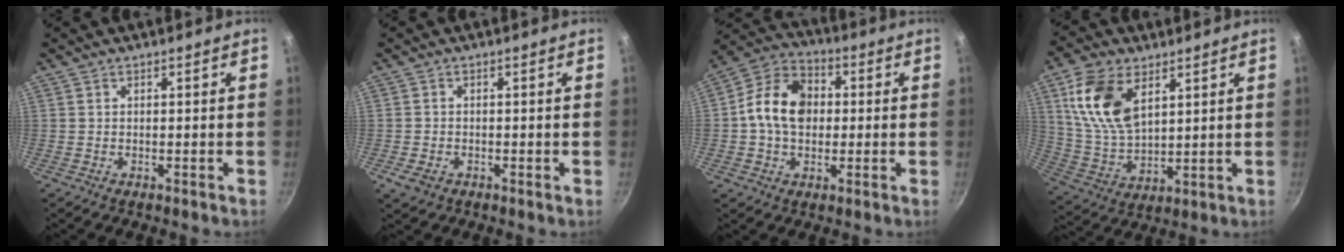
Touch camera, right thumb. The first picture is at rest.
{"total": 2.8, "force": [-1.2, 1.9, 1.6], "torque": [-0.034, -0.001, -0.023]}
{"total": 13.1, "force": [0.4, 10.1, 8.5], "torque": [-0.117, 0.023, -0.012]}
{"total": 14.5, "force": [5.9, 8.3, 10.3], "torque": [-0.187, -0.023, 0.126]}